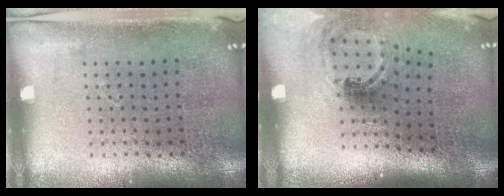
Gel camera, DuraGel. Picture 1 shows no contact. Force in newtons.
{"total": 1.5, "press": 1.2, "slide": 1.0}